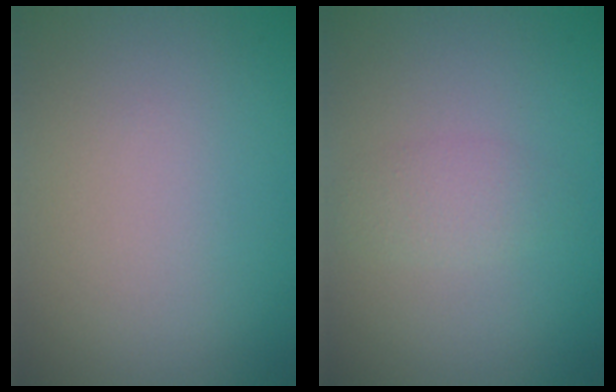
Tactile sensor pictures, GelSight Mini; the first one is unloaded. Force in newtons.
{"total": 1.5, "press": 1.5, "slide": 0.0}